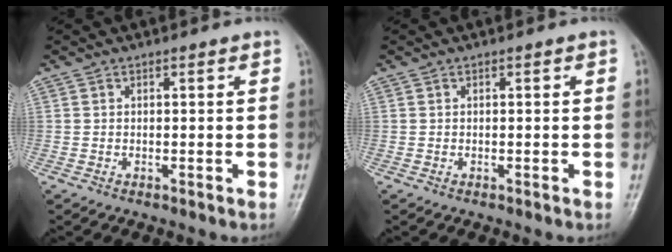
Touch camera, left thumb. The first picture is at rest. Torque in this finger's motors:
{"motor_torque": [0.00, 0.00, -0.01, -0.01, 0.00]}